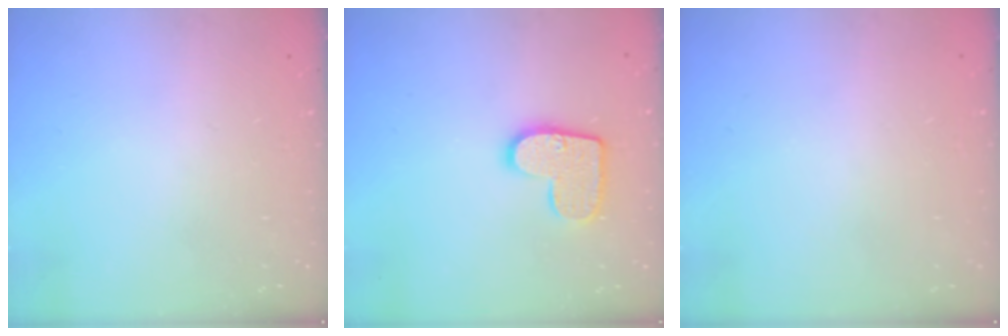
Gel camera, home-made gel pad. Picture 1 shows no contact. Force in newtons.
{"total": 12.5, "press": 12.5, "slide": 0.7}
{"total": 0.6, "press": 0.5, "slide": 0.2}